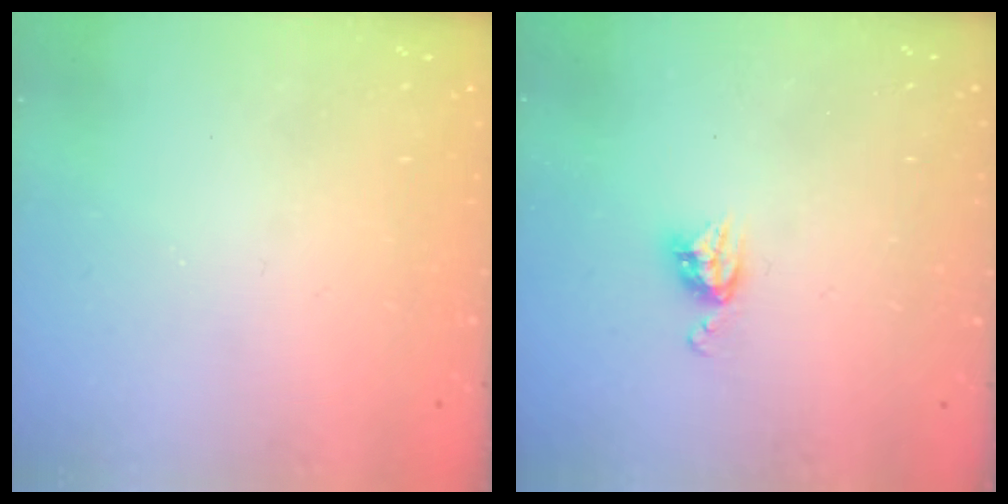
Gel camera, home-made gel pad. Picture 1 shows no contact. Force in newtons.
{"total": 5.2, "press": 5.1, "slide": 0.1}